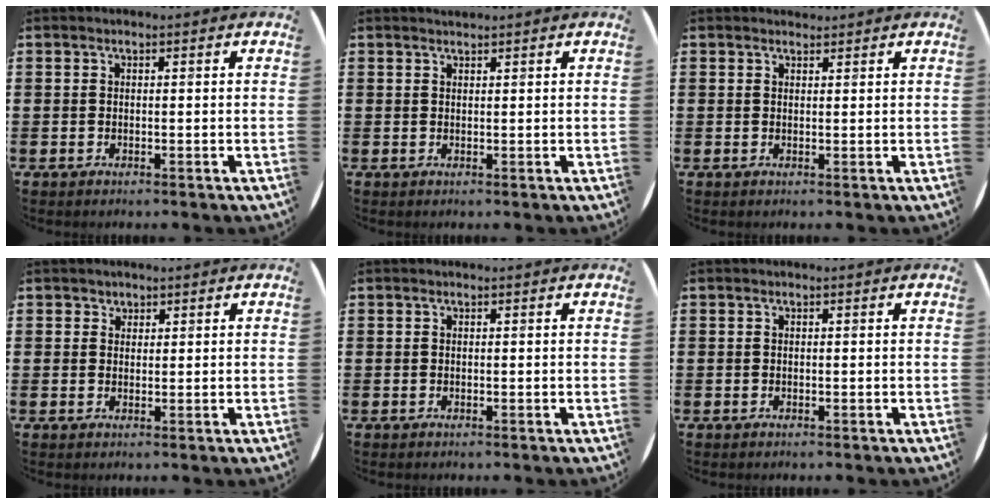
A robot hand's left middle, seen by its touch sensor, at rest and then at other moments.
{"total": 0.7, "force": [0.6, -0.1, -0.1], "torque": [0.004, 0.002, 0.012]}
{"total": 0.8, "force": [0.8, 0.2, -0.1], "torque": [0.009, -0.001, 0.014]}
{"total": 1.4, "force": [1.1, 0.9, 0.0], "torque": [0.015, -0.005, 0.018]}
{"total": 0.0}
{"total": 0.0}